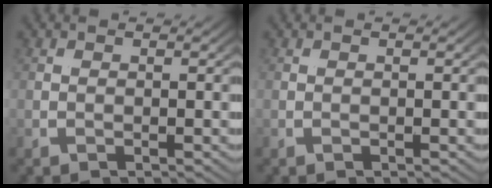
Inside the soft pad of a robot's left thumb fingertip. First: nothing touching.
{"total": 0.0}